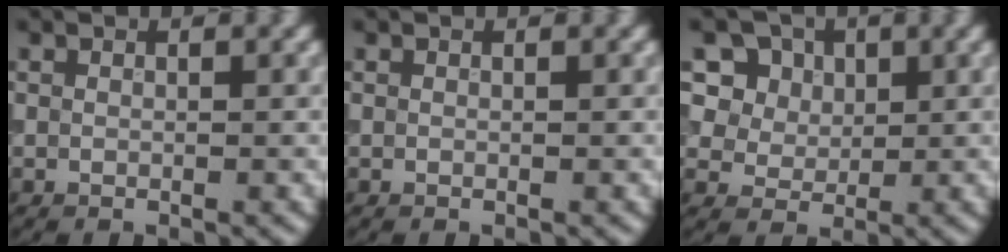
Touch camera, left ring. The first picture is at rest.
{"total": 0.0}
{"total": 12.3, "force": [6.8, 8.8, 5.2], "torque": [-0.138, 0.030, 0.106]}